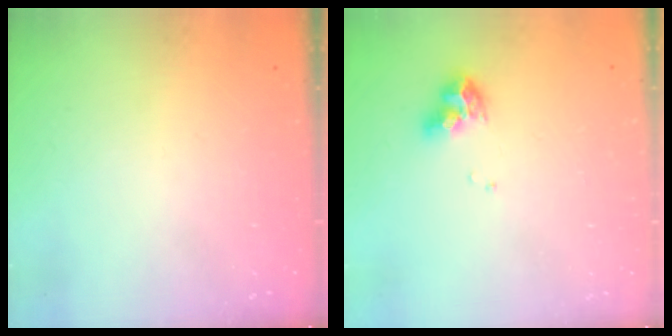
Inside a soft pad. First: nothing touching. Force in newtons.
{"total": 9.1, "press": 9.1, "slide": 1.1}